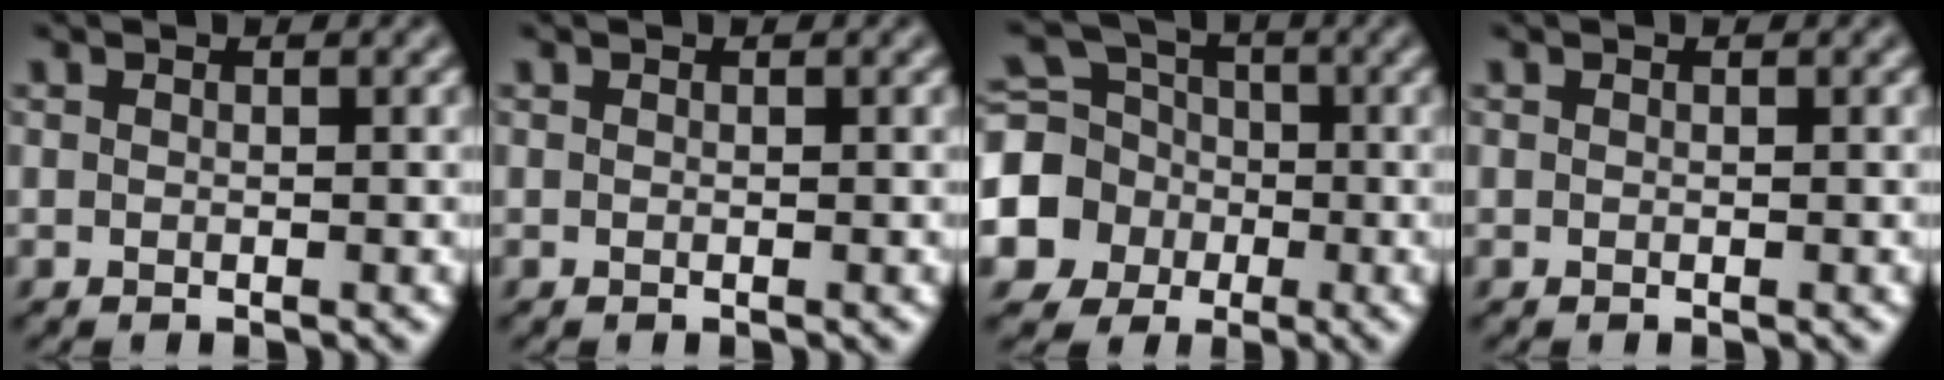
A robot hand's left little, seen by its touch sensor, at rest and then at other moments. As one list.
[{"total": 0.0}, {"total": 7.4, "force": [-1.6, 6.7, 2.6], "torque": [-0.058, -0.007, -0.057]}, {"total": 0.0}]